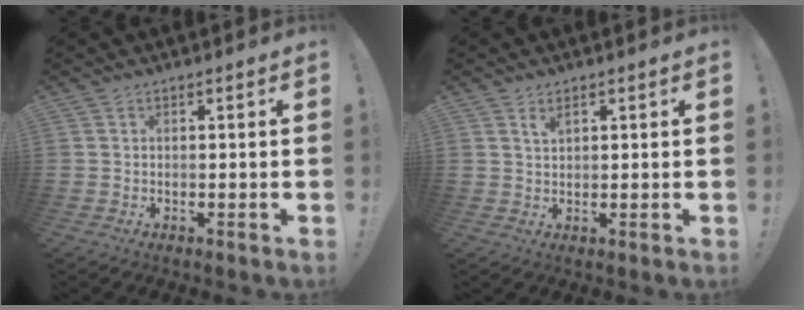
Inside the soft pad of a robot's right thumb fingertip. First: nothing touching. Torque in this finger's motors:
{"motor_torque": [0.09, 0.95, 0.01, 0.06, 0.22]}